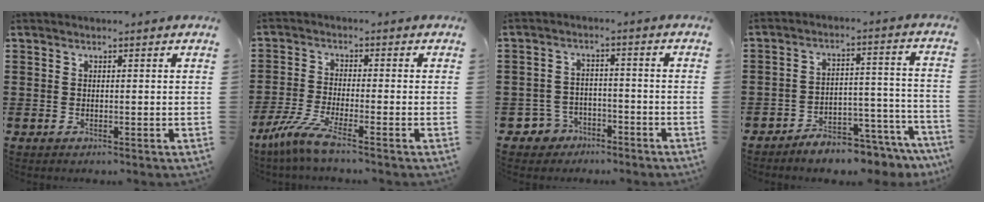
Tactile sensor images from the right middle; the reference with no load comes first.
{"total": 5.5, "force": [-3.9, -0.1, 3.9], "torque": [-0.108, -0.028, -0.082]}
{"total": 3.6, "force": [-3.0, 1.8, 0.4], "torque": [-0.034, -0.001, -0.067]}
{"total": 5.2, "force": [-5.1, 0.5, 1.0], "torque": [-0.018, 0.009, -0.096]}